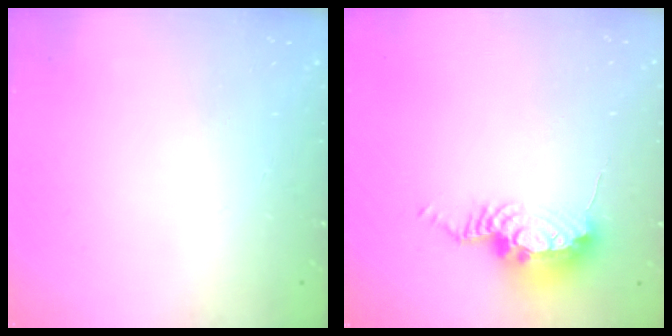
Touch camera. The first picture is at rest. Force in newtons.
{"total": 15.7, "press": 11.6, "slide": 10.6}